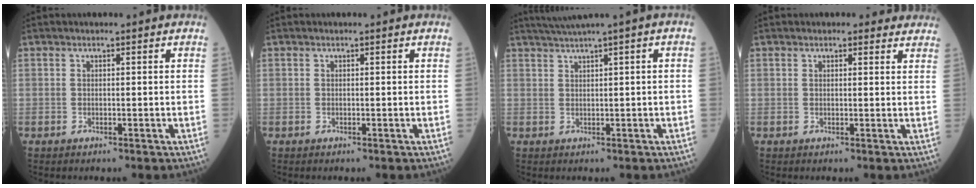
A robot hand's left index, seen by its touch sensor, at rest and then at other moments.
{"total": 0.0}
{"total": 3.9, "force": [2.5, -1.0, 2.8], "torque": [-0.058, 0.013, 0.050]}
{"total": 4.4, "force": [3.9, 1.5, 1.5], "torque": [-0.010, 0.009, 0.034]}